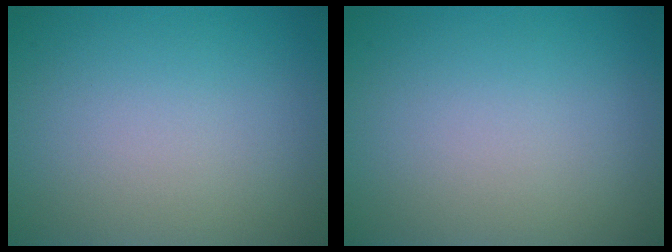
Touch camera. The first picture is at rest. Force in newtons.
{"total": 0.0}